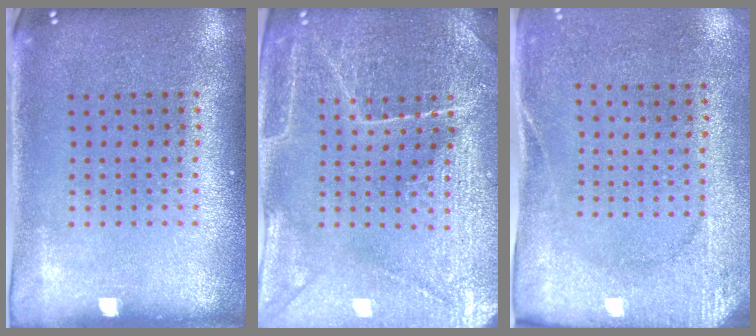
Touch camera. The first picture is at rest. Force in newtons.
{"total": 4.0, "press": 3.9, "slide": 1.1}
{"total": 2.7, "press": 2.1, "slide": 1.6}